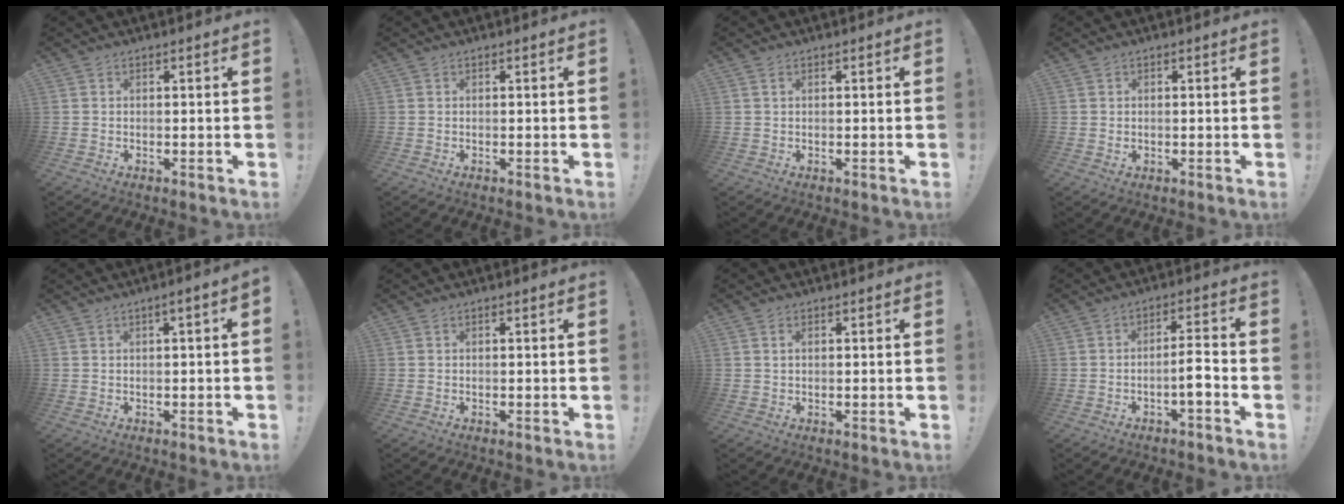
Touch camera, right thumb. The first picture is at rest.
{"total": 0.0}
{"total": 0.9, "force": [0.4, 0.4, 0.7], "torque": [-0.017, 0.004, 0.008]}
{"total": 0.8, "force": [0.2, 0.7, 0.2], "torque": [-0.004, 0.003, 0.003]}
{"total": 2.4, "force": [-0.2, 0.0, 2.4], "torque": [-0.046, 0.003, -0.004]}
{"total": 0.0}
{"total": 1.1, "force": [0.5, 0.6, 0.7], "torque": [-0.007, -0.001, 0.007]}
{"total": 6.0, "force": [-2.6, 1.1, 5.3], "torque": [-0.084, 0.009, -0.044]}